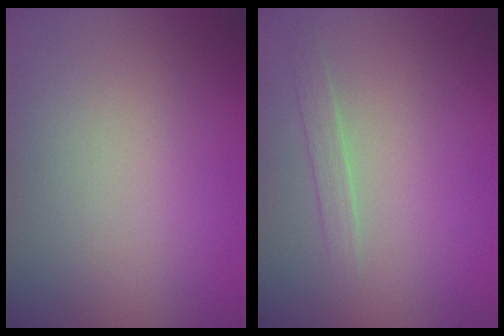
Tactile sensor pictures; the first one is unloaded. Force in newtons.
{"total": 1.2, "press": 1.2, "slide": 0.1}